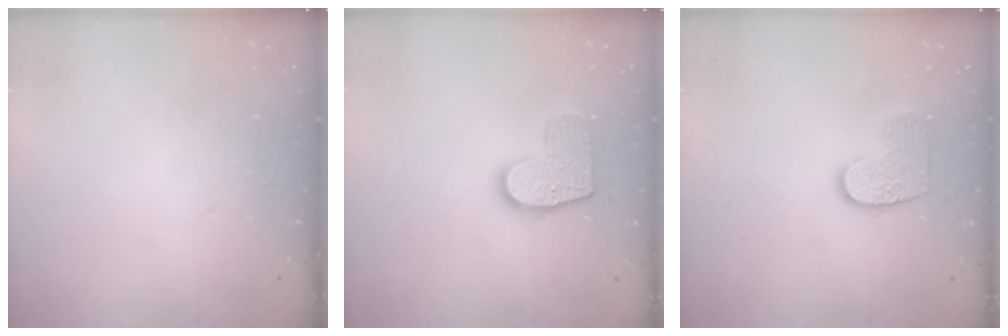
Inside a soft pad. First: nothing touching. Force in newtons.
{"total": 10.9, "press": 10.9, "slide": 0.6}
{"total": 7.4, "press": 7.4, "slide": 0.2}